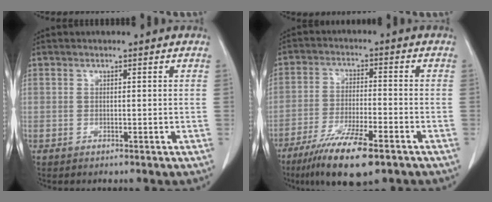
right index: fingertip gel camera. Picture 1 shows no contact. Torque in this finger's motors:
{"motor_torque": [0.39, -0.42, 0.69, 0.14]}